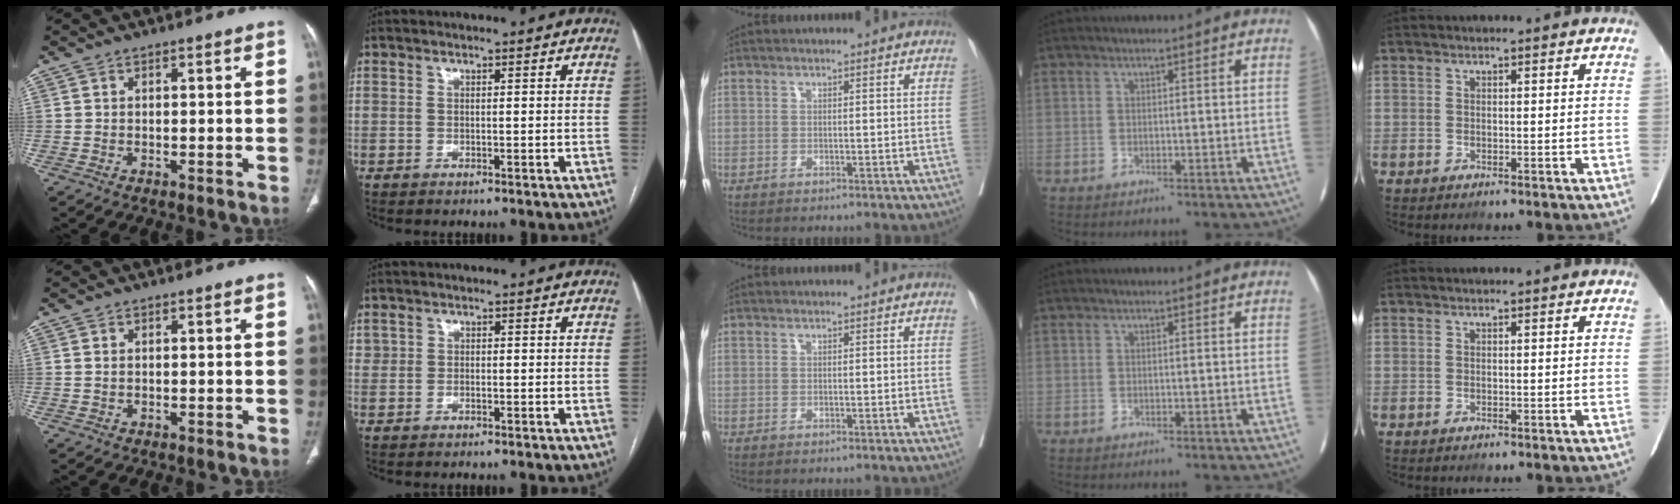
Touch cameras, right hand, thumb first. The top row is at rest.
{"thumb": {"total": 0.7, "force": [0.2, 0.5, 0.5], "torque": [-0.011, 0.002, 0.005]}, "index": {"total": 1.4, "force": [0.0, 1.2, 0.7], "torque": [-0.022, 0.010, 0.003]}}